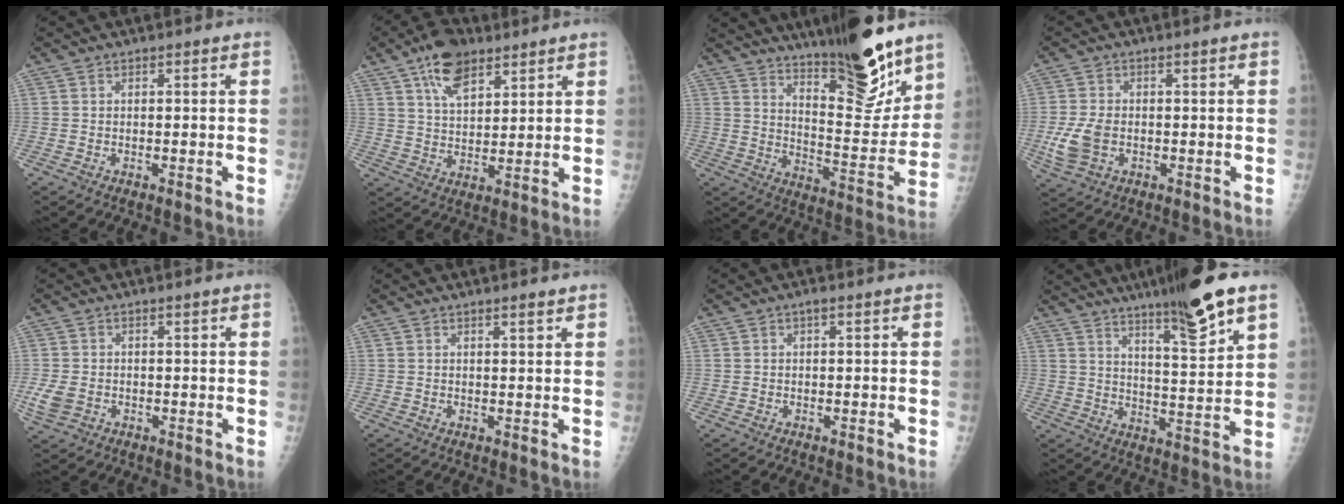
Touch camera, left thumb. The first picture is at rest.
{"total": 10.7, "force": [6.3, 7.1, 4.9], "torque": [-0.045, -0.027, 0.104]}
{"total": 20.1, "force": [15.1, 4.9, 12.3], "torque": [-0.142, -0.110, 0.238]}
{"total": 6.2, "force": [-1.1, 4.1, 4.5], "torque": [-0.104, -0.001, -0.017]}
{"total": 4.1, "force": [-0.8, 3.1, 2.7], "torque": [-0.067, 0.002, -0.010]}
{"total": 1.5, "force": [1.2, 0.1, 1.0], "torque": [-0.013, -0.007, 0.019]}
{"total": 0.8, "force": [0.3, 0.2, 0.7], "torque": [-0.014, 0.003, 0.002]}
{"total": 13.3, "force": [8.9, 1.3, 9.9], "torque": [-0.148, -0.050, 0.144]}